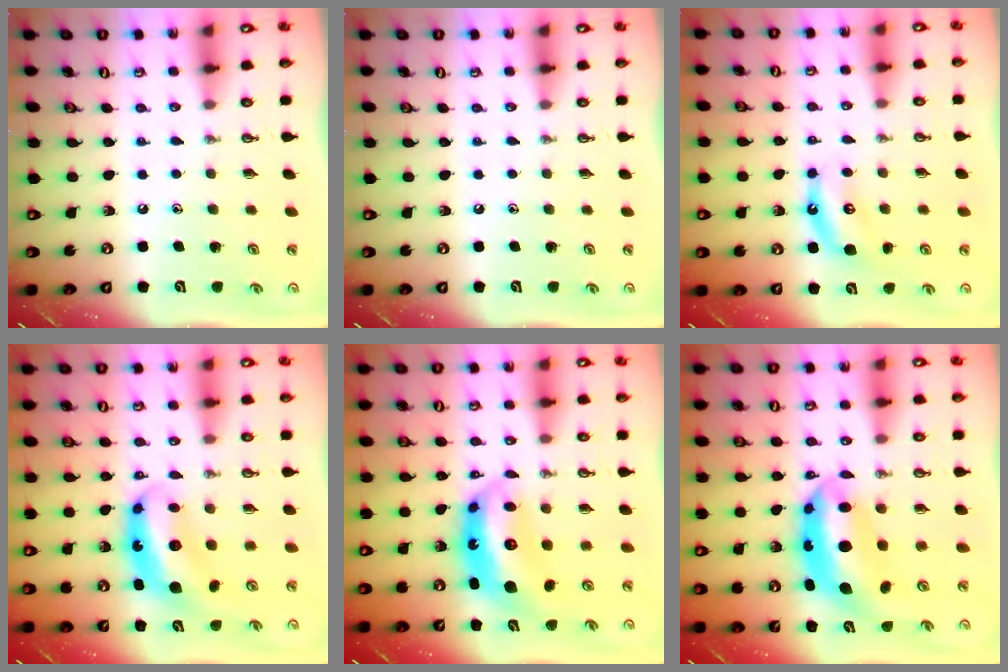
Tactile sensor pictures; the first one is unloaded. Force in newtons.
{"total": 0.0}
{"total": 6.3, "press": 6.3, "slide": 0.6}
{"total": 8.1, "press": 8.0, "slide": 1.0}
{"total": 10.3, "press": 10.3, "slide": 1.1}
{"total": 9.4, "press": 9.4, "slide": 0.9}